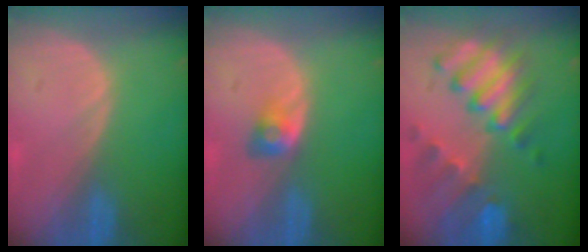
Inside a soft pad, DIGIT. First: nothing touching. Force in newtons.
{"total": 2.9, "press": 2.5, "slide": 1.4}
{"total": 10.4, "press": 9.0, "slide": 5.3}